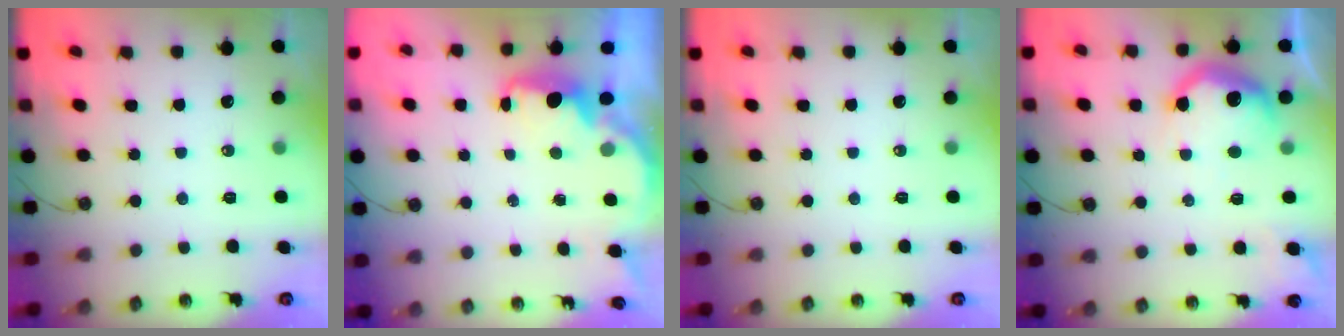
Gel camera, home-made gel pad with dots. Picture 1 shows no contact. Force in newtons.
{"total": 2.1, "press": 2.1, "slide": 0.5}
{"total": 0.0}
{"total": 15.2, "press": 15.1, "slide": 1.4}